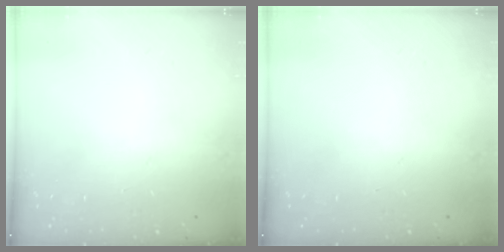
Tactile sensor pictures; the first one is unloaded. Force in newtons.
{"total": 0.0}